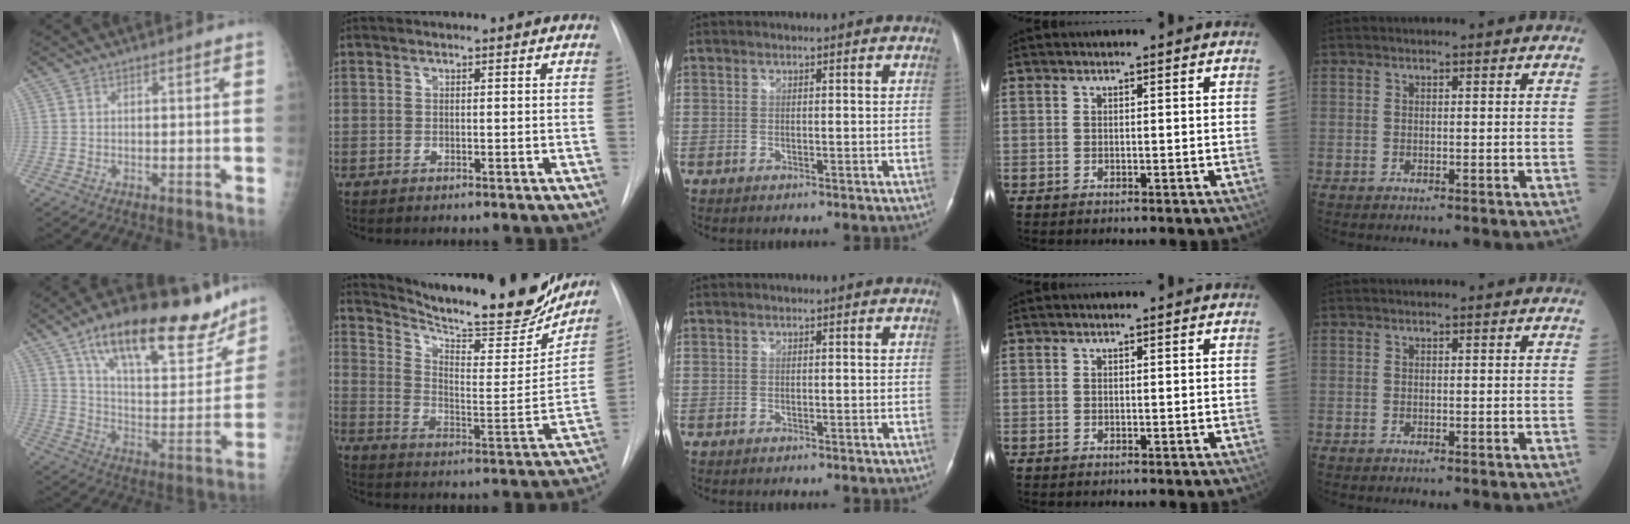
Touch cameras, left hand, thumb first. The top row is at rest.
{"thumb": {"total": 27.5, "force": [18.4, 10.1, 17.8], "torque": [-0.229, -0.052, 0.289]}, "index": {"total": 24.3, "force": [21.2, 4.2, 11.1], "torque": [-0.179, -0.050, 0.296]}}